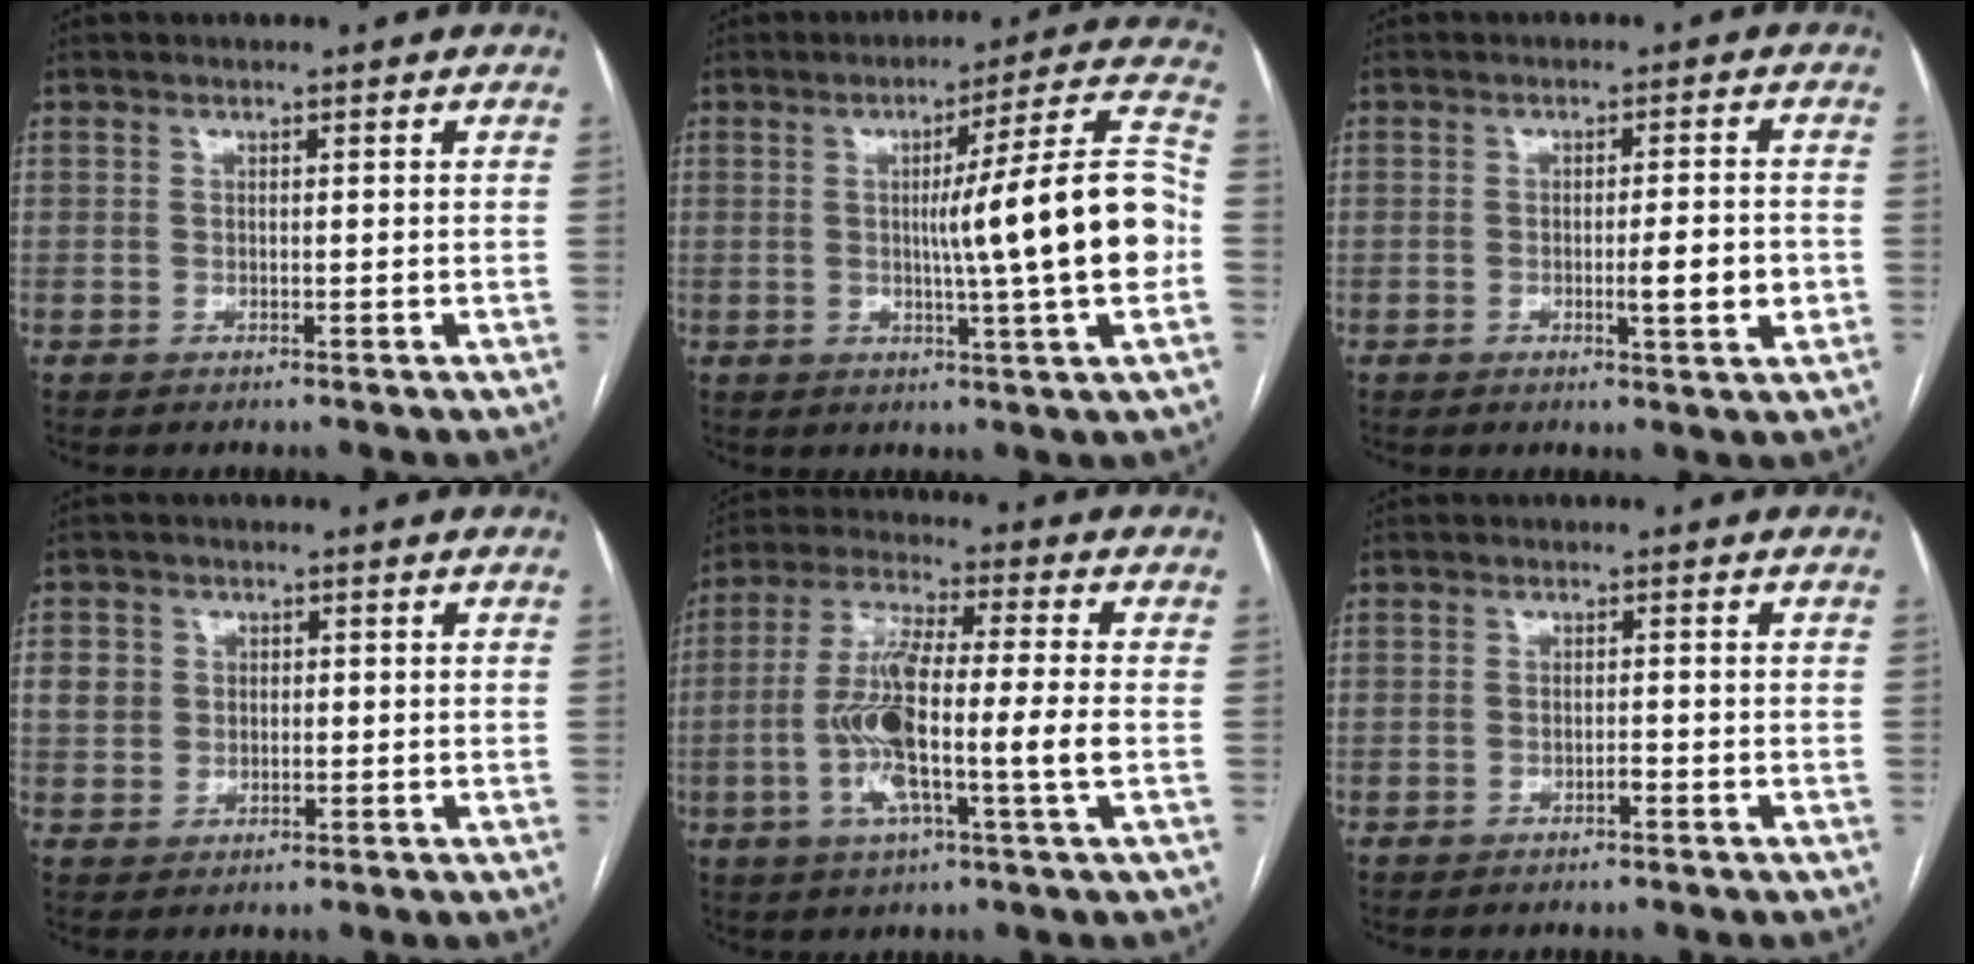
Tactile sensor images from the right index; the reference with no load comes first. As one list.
[{"total": 16.3, "force": [-1.2, -1.0, 16.2], "torque": [-0.232, 0.010, -0.023]}, {"total": 5.2, "force": [-1.1, 0.5, 5.0], "torque": [-0.074, -0.002, -0.012]}, {"total": 4.0, "force": [0.7, 3.7, 1.3], "torque": [-0.022, 0.017, 0.017]}, {"total": 13.0, "force": [-2.2, 0.6, 12.8], "torque": [-0.255, 0.005, -0.049]}, {"total": 0.8, "force": [-0.5, 0.1, 0.6], "torque": [-0.008, 0.004, -0.008]}]